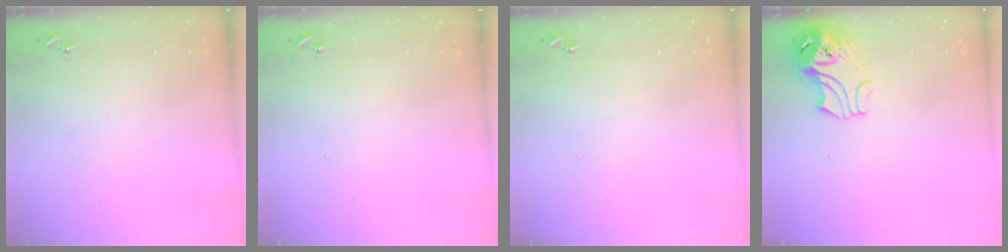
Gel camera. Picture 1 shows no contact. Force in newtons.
{"total": 0.0}
{"total": 0.0}
{"total": 9.8, "press": 9.7, "slide": 1.6}